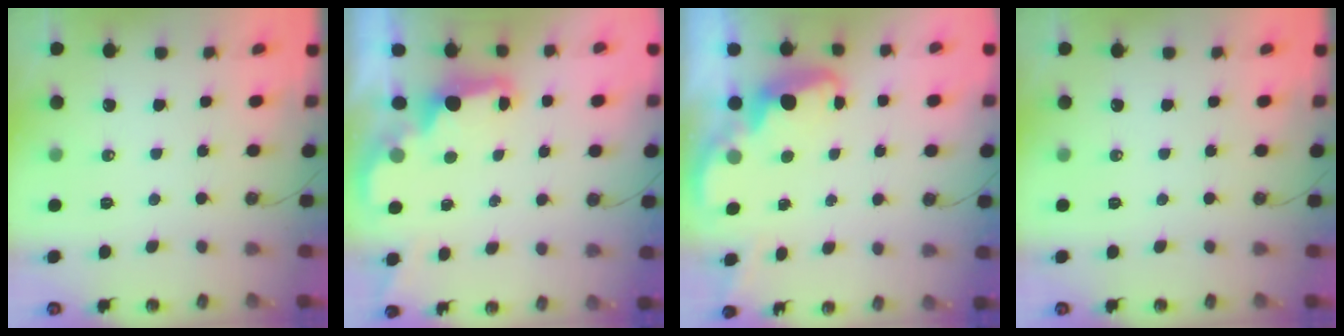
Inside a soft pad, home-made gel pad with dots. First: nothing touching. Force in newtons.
{"total": 2.3, "press": 2.2, "slide": 0.8}
{"total": 2.6, "press": 2.5, "slide": 0.8}
{"total": 0.0}